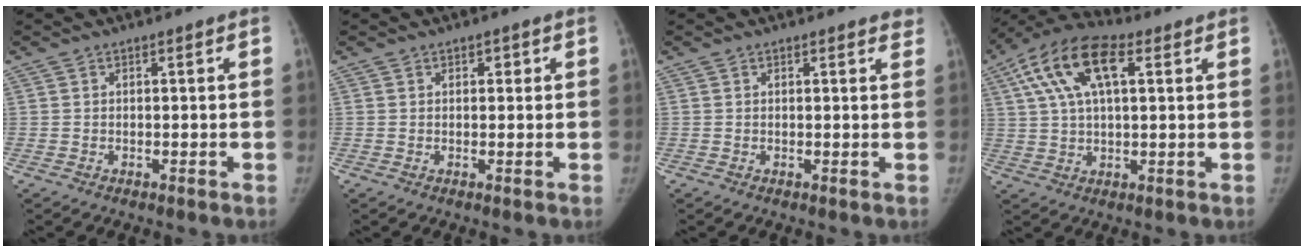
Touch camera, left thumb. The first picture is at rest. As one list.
[{"total": 1.3, "force": [0.6, 0.9, 0.7], "torque": [0.002, 0.000, 0.005]}, {"total": 1.7, "force": [1.5, 0.6, 0.7], "torque": [0.004, -0.004, 0.010]}, {"total": 14.9, "force": [5.5, 6.9, 12.0], "torque": [-0.227, 0.025, 0.093]}]